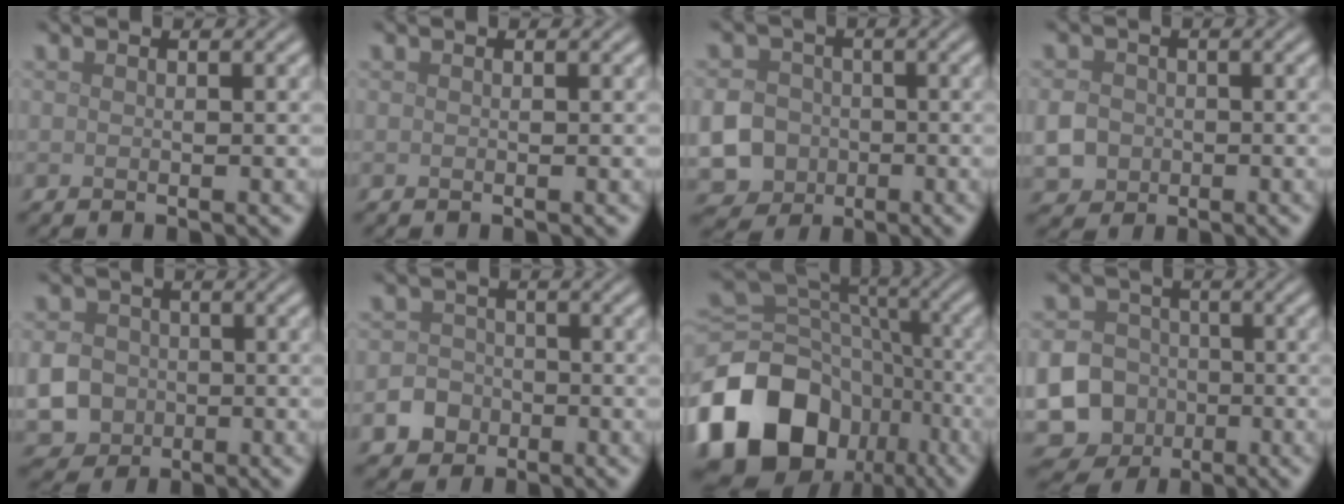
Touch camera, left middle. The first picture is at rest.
{"total": 0.0}
{"total": 10.4, "force": [-2.8, 9.5, 3.1], "torque": [-0.082, -0.024, -0.080]}
{"total": 3.2, "force": [-0.6, 2.8, 1.3], "torque": [-0.026, -0.004, -0.012]}
{"total": 6.2, "force": [-1.2, 5.6, 2.5], "torque": [-0.057, -0.013, -0.043]}
{"total": 3.3, "force": [-1.7, 2.7, 0.7], "torque": [0.005, -0.004, -0.035]}
{"total": 16.3, "force": [-7.9, 11.9, 7.8], "torque": [-0.183, -0.013, -0.142]}
{"total": 18.0, "force": [-5.9, 16.5, 4.1], "torque": [-0.125, -0.046, -0.124]}